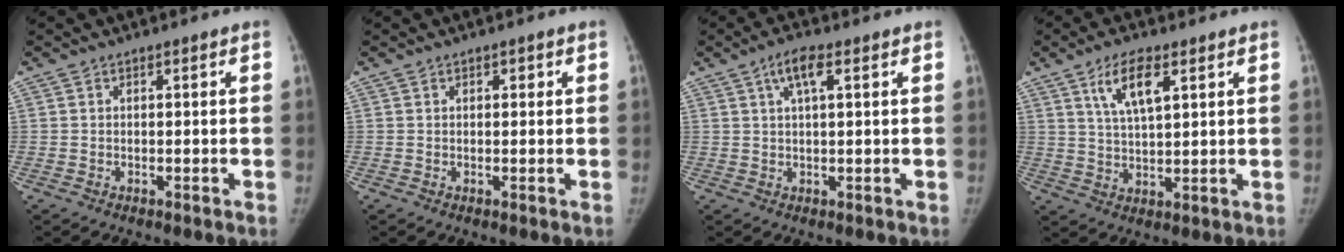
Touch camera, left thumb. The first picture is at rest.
{"total": 1.0, "force": [0.4, 0.7, 0.6], "torque": [0.000, 0.000, 0.004]}
{"total": 4.7, "force": [2.1, 1.4, 4.0], "torque": [-0.078, 0.006, 0.039]}
{"total": 8.0, "force": [3.9, 2.9, 6.3], "torque": [-0.109, -0.015, 0.076]}